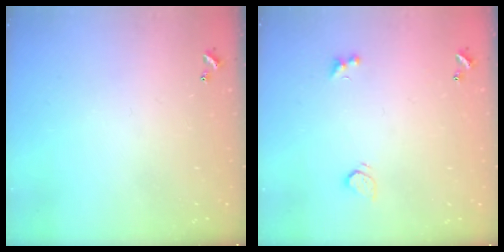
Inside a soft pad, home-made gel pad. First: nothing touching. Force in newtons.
{"total": 2.0, "press": 1.7, "slide": 1.0}